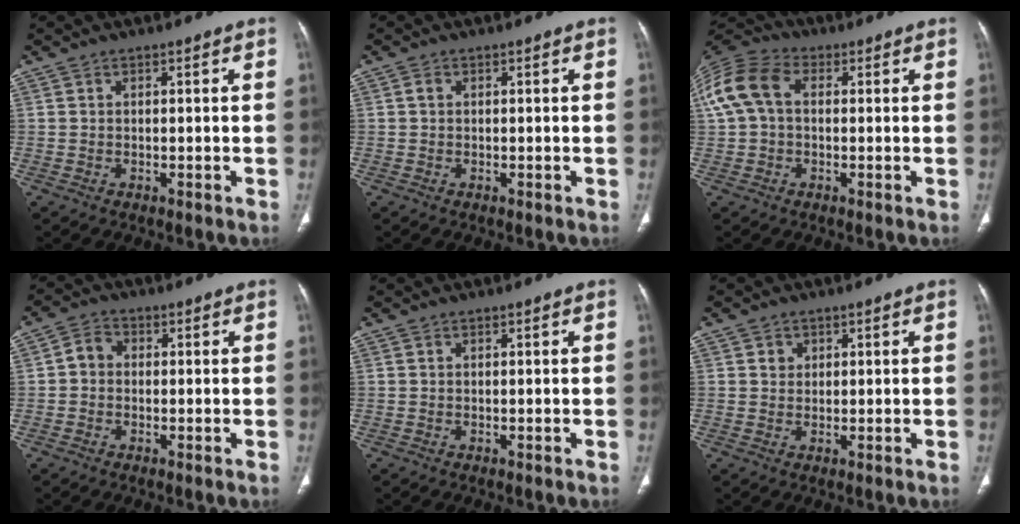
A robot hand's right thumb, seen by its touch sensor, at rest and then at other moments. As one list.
[{"total": 0.9, "force": [0.1, 0.8, 0.5], "torque": [-0.006, 0.002, 0.000]}, {"total": 11.3, "force": [1.6, 7.9, 7.9], "torque": [-0.170, 0.037, 0.023]}, {"total": 3.6, "force": [-0.2, 3.0, 1.9], "torque": [-0.023, 0.012, -0.013]}, {"total": 0.0}, {"total": 2.0, "force": [0.7, 1.8, 0.5], "torque": [0.004, -0.003, 0.010]}]